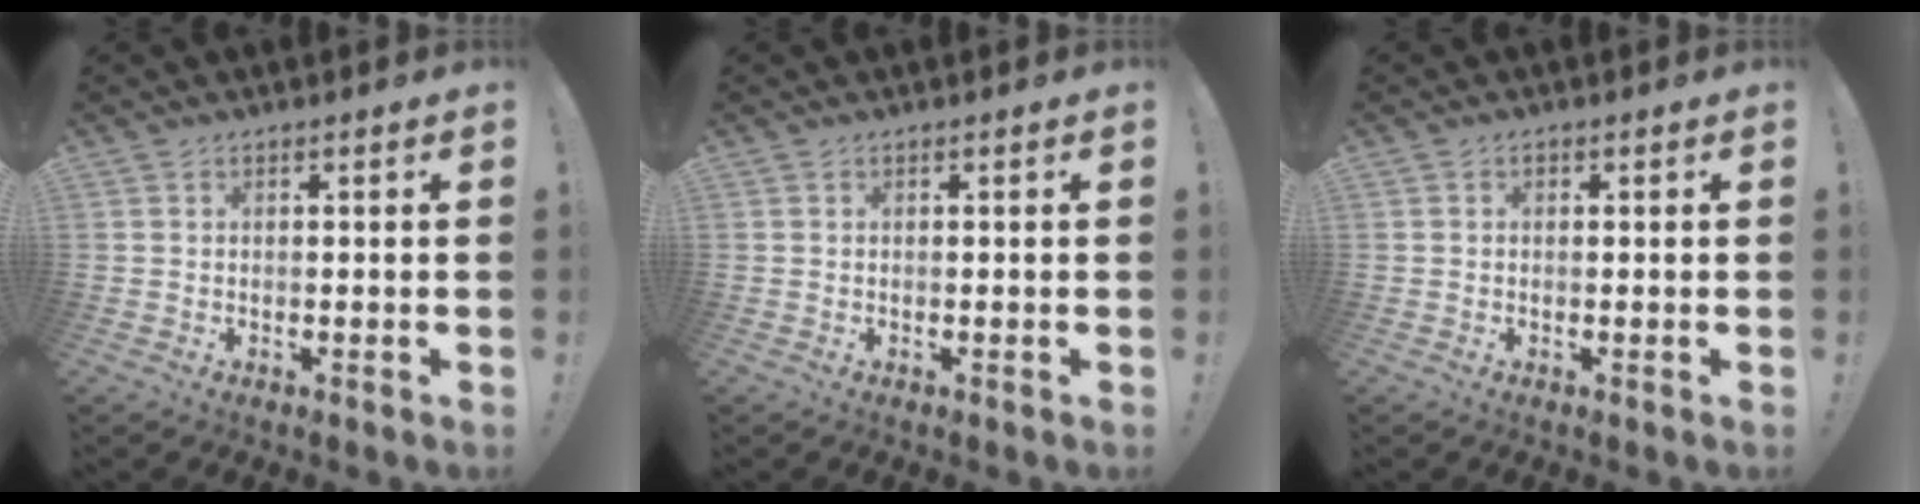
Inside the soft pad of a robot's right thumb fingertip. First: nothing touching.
{"total": 0.0}
{"total": 0.5, "force": [-0.1, 0.5, 0.1], "torque": [0.004, -0.001, -0.004]}